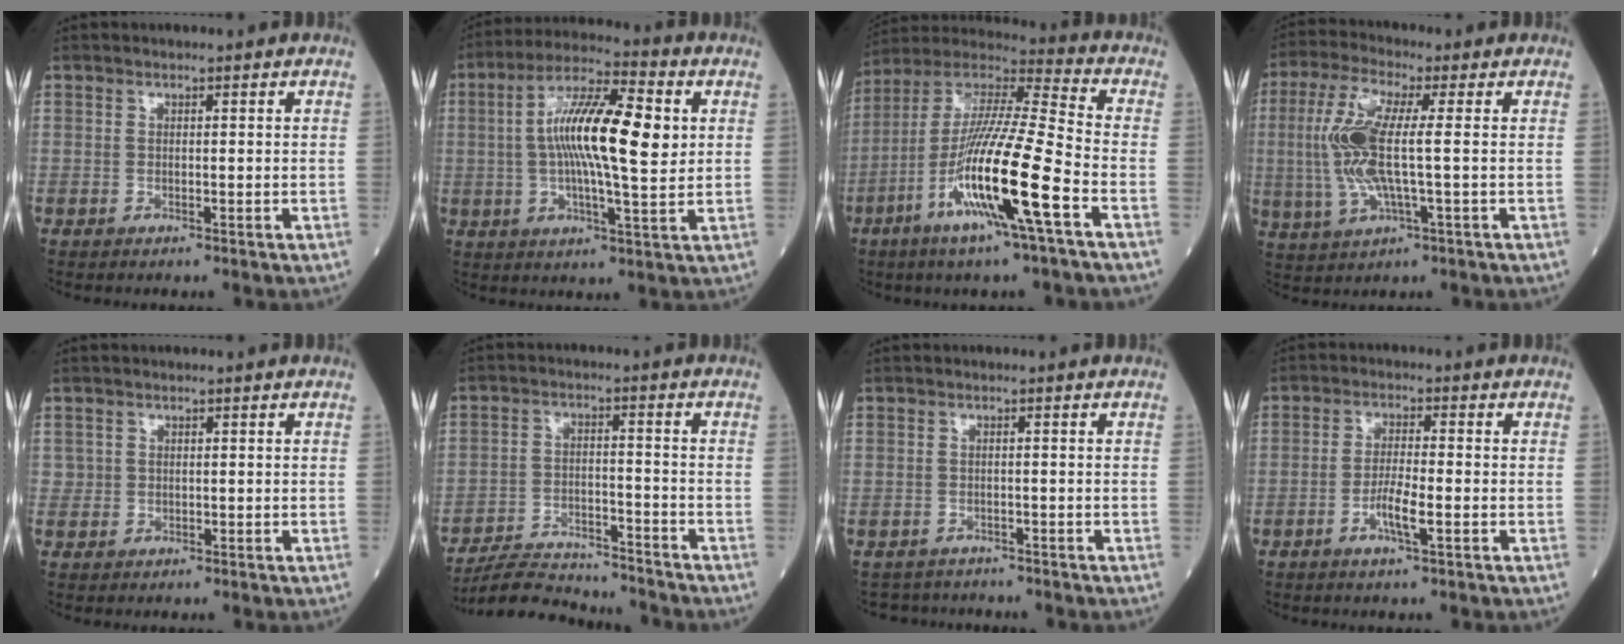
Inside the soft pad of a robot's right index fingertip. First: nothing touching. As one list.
[{"total": 15.0, "force": [2.1, 2.7, 14.6], "torque": [-0.263, 0.019, 0.028]}, {"total": 18.8, "force": [-7.0, 0.1, 17.5], "torque": [-0.353, -0.022, -0.138]}, {"total": 10.7, "force": [0.3, 2.1, 10.5], "torque": [-0.238, 0.009, 0.005]}, {"total": 1.0, "force": [0.2, 0.9, 0.0], "torque": [0.010, 0.002, 0.001]}, {"total": 12.2, "force": [-11.9, 1.3, 2.4], "torque": [-0.032, 0.007, -0.191]}, {"total": 3.3, "force": [-3.0, 1.2, -0.7], "torque": [0.011, 0.000, -0.049]}, {"total": 4.3, "force": [-1.7, 0.3, 3.9], "torque": [-0.076, -0.003, -0.035]}]